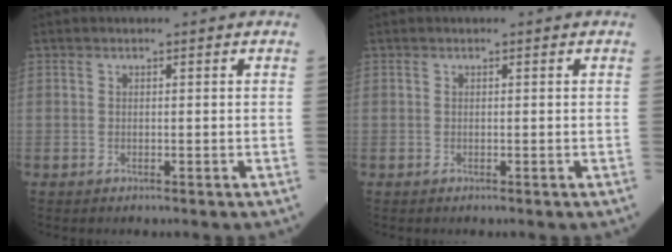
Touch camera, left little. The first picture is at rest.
{"total": 0.0}